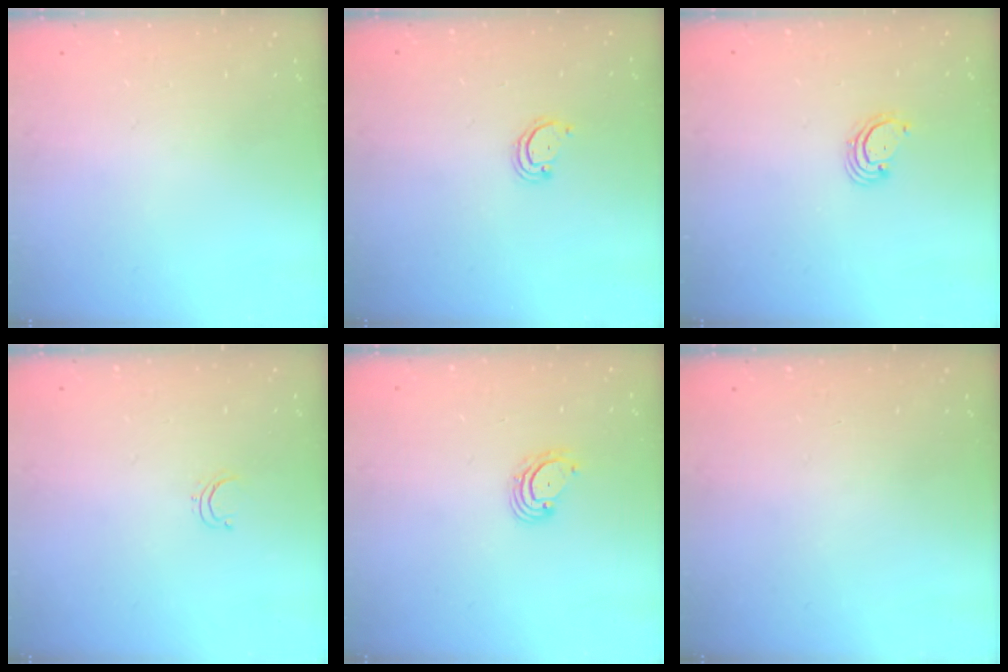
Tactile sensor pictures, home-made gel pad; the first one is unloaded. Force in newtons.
{"total": 2.4, "press": 2.4, "slide": 0.2}
{"total": 2.7, "press": 2.7, "slide": 0.3}
{"total": 2.8, "press": 2.8, "slide": 0.2}
{"total": 3.7, "press": 3.7, "slide": 0.4}
{"total": 0.0}